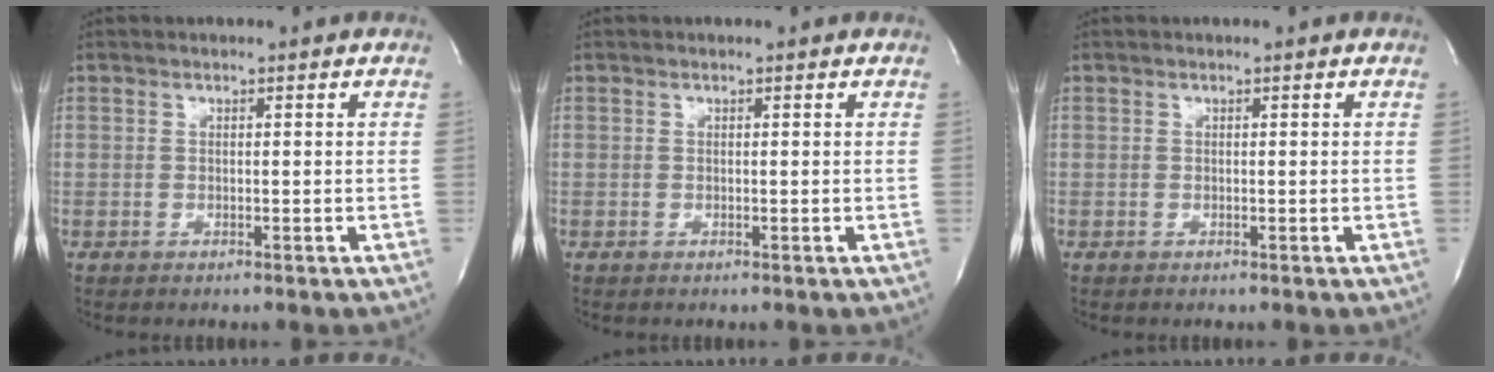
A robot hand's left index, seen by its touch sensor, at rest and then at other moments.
{"total": 0.0}
{"total": 0.0}